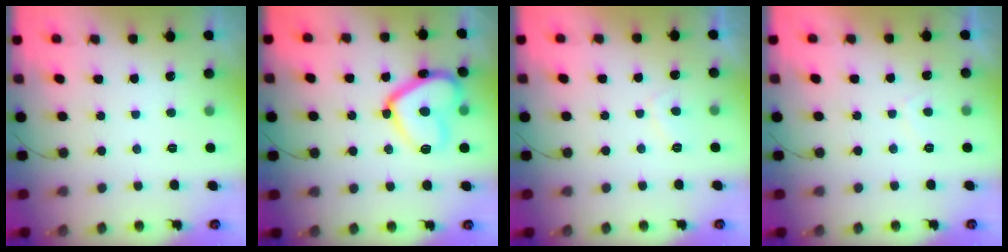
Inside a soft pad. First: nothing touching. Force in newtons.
{"total": 16.0, "press": 16.0, "slide": 1.4}
{"total": 1.9, "press": 1.7, "slide": 0.8}
{"total": 2.1, "press": 2.0, "slide": 0.7}